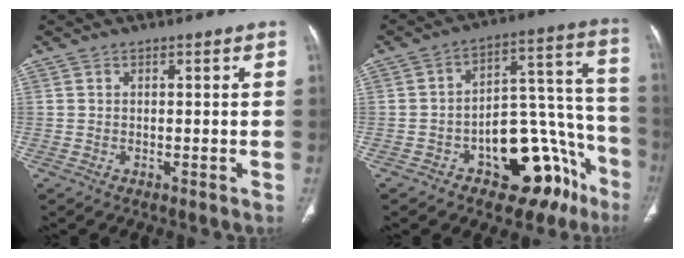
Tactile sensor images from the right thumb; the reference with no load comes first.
{"total": 21.4, "force": [-10.8, 11.5, 14.4], "torque": [-0.110, 0.111, -0.140]}